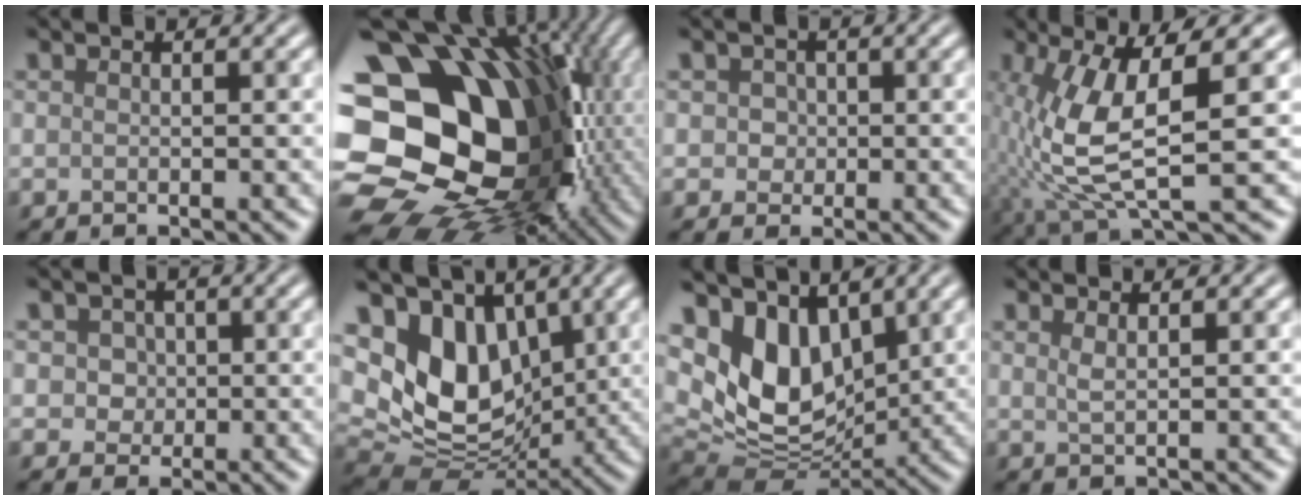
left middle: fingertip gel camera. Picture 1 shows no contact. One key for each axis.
{"total": 22.1, "fx": -0.6, "fy": 17.2, "fz": 13.9, "tx": -0.248, "ty": -0.028, "tz": -0.016}
{"total": 2.0, "fx": 0.5, "fy": 1.8, "fz": 0.8, "tx": -0.004, "ty": 0.011, "tz": 0.003}
{"total": 7.9, "fx": -0.1, "fy": 2.2, "fz": 7.6, "tx": -0.168, "ty": -0.006, "tz": 0.001}
{"total": 2.9, "fx": 0.9, "fy": 2.4, "fz": 1.3, "tx": -0.015, "ty": 0.012, "tz": 0.010}
{"total": 11.3, "fx": 3.2, "fy": 8.0, "fz": 7.4, "tx": -0.155, "ty": -0.005, "tz": 0.053}
{"total": 9.0, "fx": 3.7, "fy": 5.8, "fz": 5.8, "tx": -0.130, "ty": -0.012, "tz": 0.061}
{"total": 1.3, "fx": 0.8, "fy": 0.5, "fz": 1.0, "tx": -0.016, "ty": 0.000, "tz": 0.012}